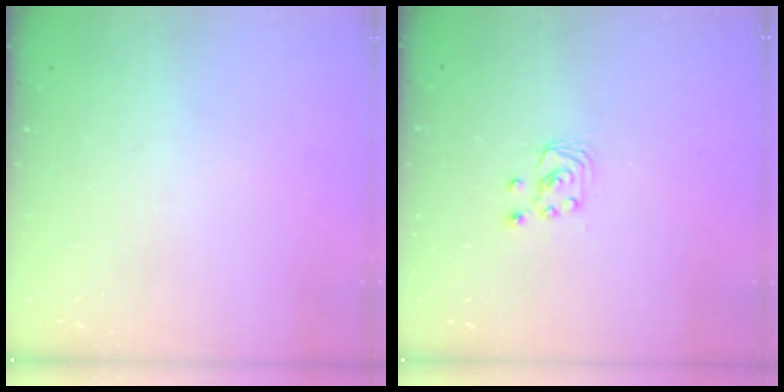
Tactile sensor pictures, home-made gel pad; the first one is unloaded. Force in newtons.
{"total": 2.4, "press": 2.4, "slide": 0.2}